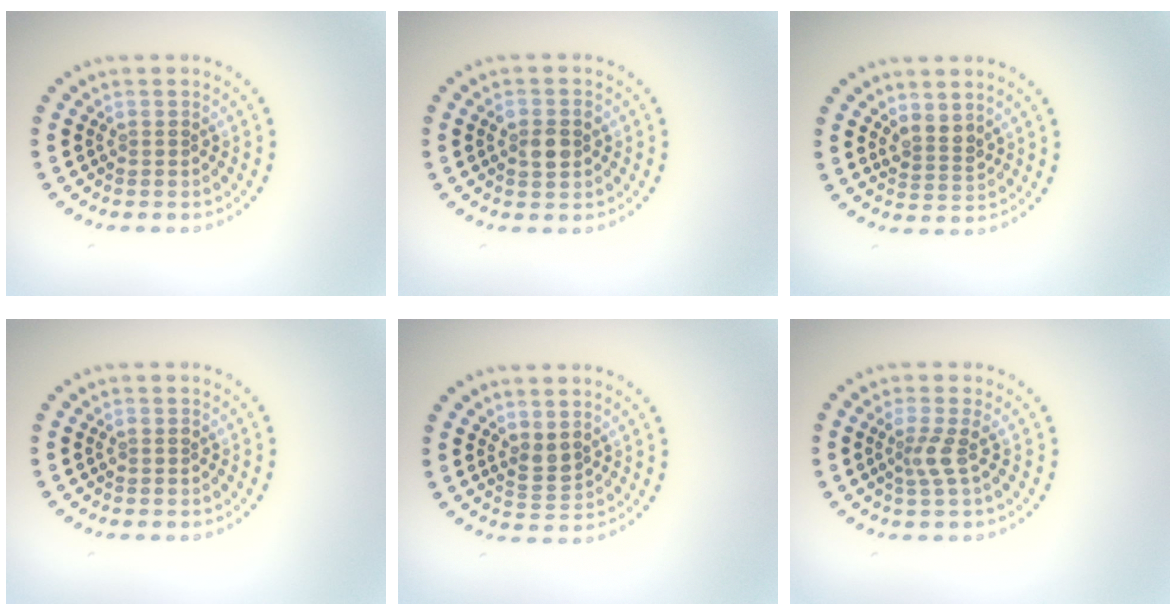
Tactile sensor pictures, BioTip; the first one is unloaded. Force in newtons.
{"total": 2.5, "press": 2.5, "slide": 0.2}
{"total": 2.0, "press": 1.6, "slide": 1.2}
{"total": 0.7, "press": 0.7, "slide": 0.1}
{"total": 1.7, "press": 1.6, "slide": 0.7}
{"total": 2.0, "press": 1.3, "slide": 1.5}